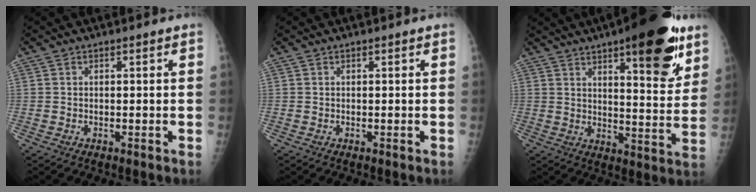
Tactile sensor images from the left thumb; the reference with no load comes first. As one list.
[{"total": 0.0}, {"total": 19.2, "force": [11.0, 5.9, 14.6], "torque": [-0.166, -0.053, 0.153]}]